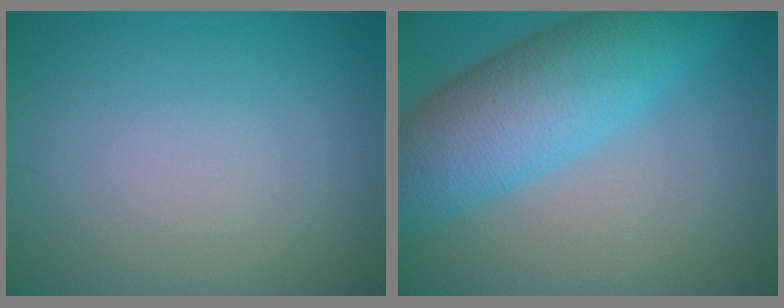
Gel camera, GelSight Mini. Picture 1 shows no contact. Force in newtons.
{"total": 9.1, "press": 9.1, "slide": 0.1}